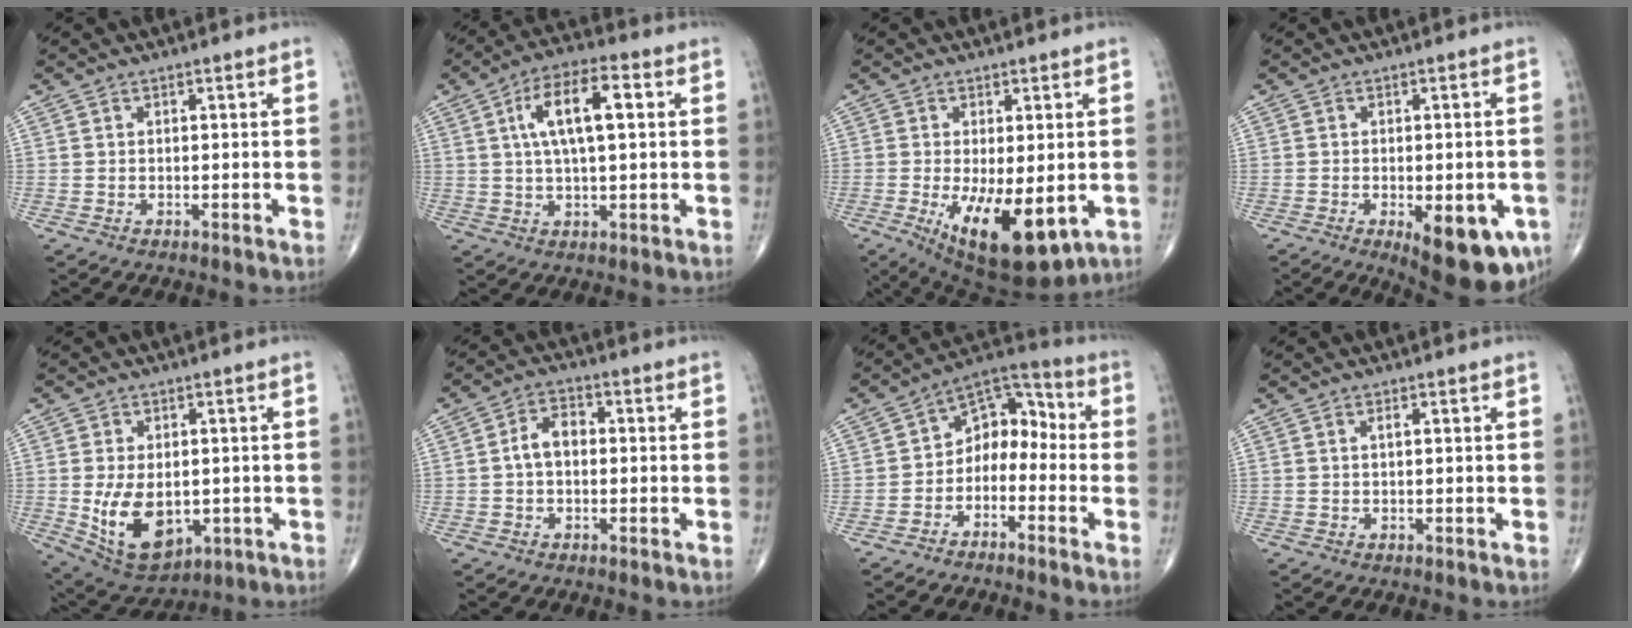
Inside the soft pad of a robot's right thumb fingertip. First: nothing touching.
{"total": 11.3, "force": [2.7, 4.2, 10.1], "torque": [-0.180, 0.016, 0.042]}
{"total": 13.8, "force": [-3.8, 5.6, 12.1], "torque": [-0.189, -0.024, -0.038]}
{"total": 14.0, "force": [-5.6, 5.6, 11.6], "torque": [-0.112, 0.002, -0.059]}
{"total": 12.4, "force": [-1.9, 7.7, 9.6], "torque": [-0.144, -0.007, -0.008]}
{"total": 4.9, "force": [-0.1, 3.2, 3.7], "torque": [-0.059, 0.020, -0.010]}
{"total": 9.3, "force": [-2.7, 6.7, 5.9], "torque": [-0.061, 0.063, -0.065]}
{"total": 0.8, "force": [0.3, 0.2, 0.8], "torque": [-0.019, 0.002, 0.003]}